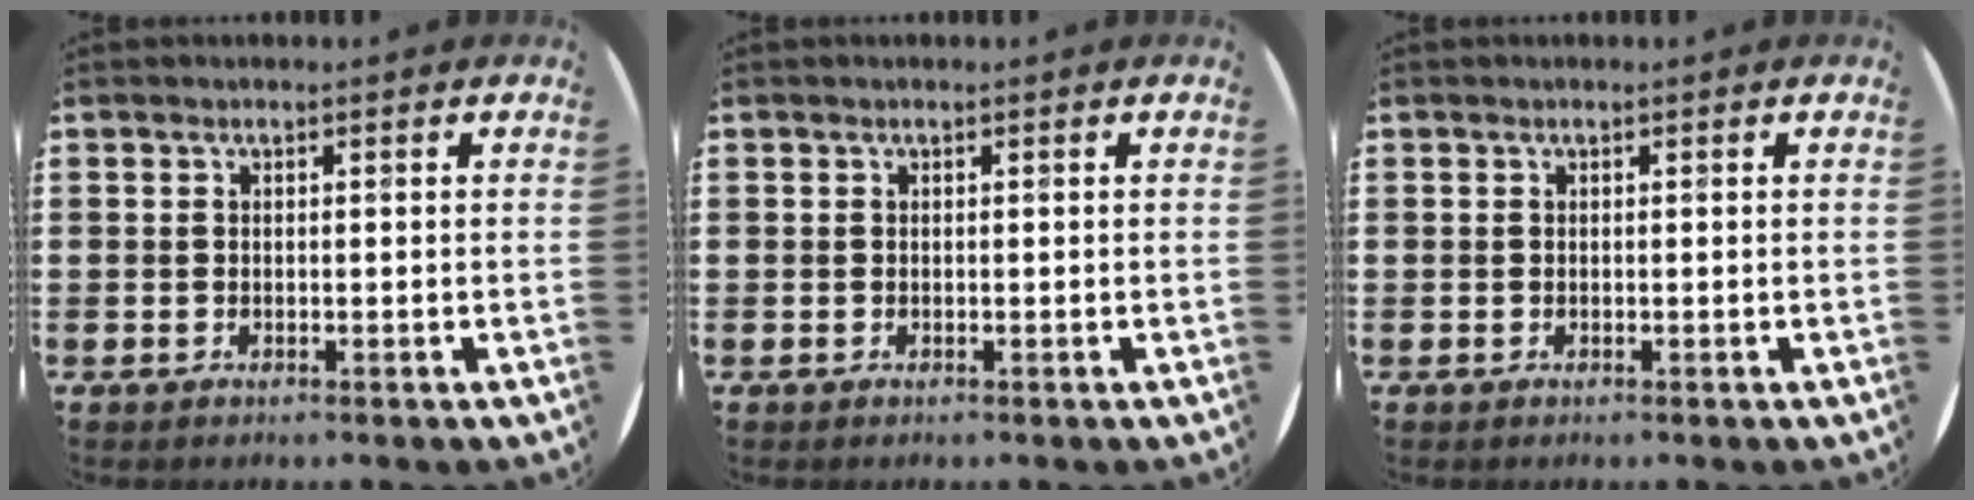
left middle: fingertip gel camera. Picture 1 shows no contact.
{"total": 0.0}
{"total": 0.0}